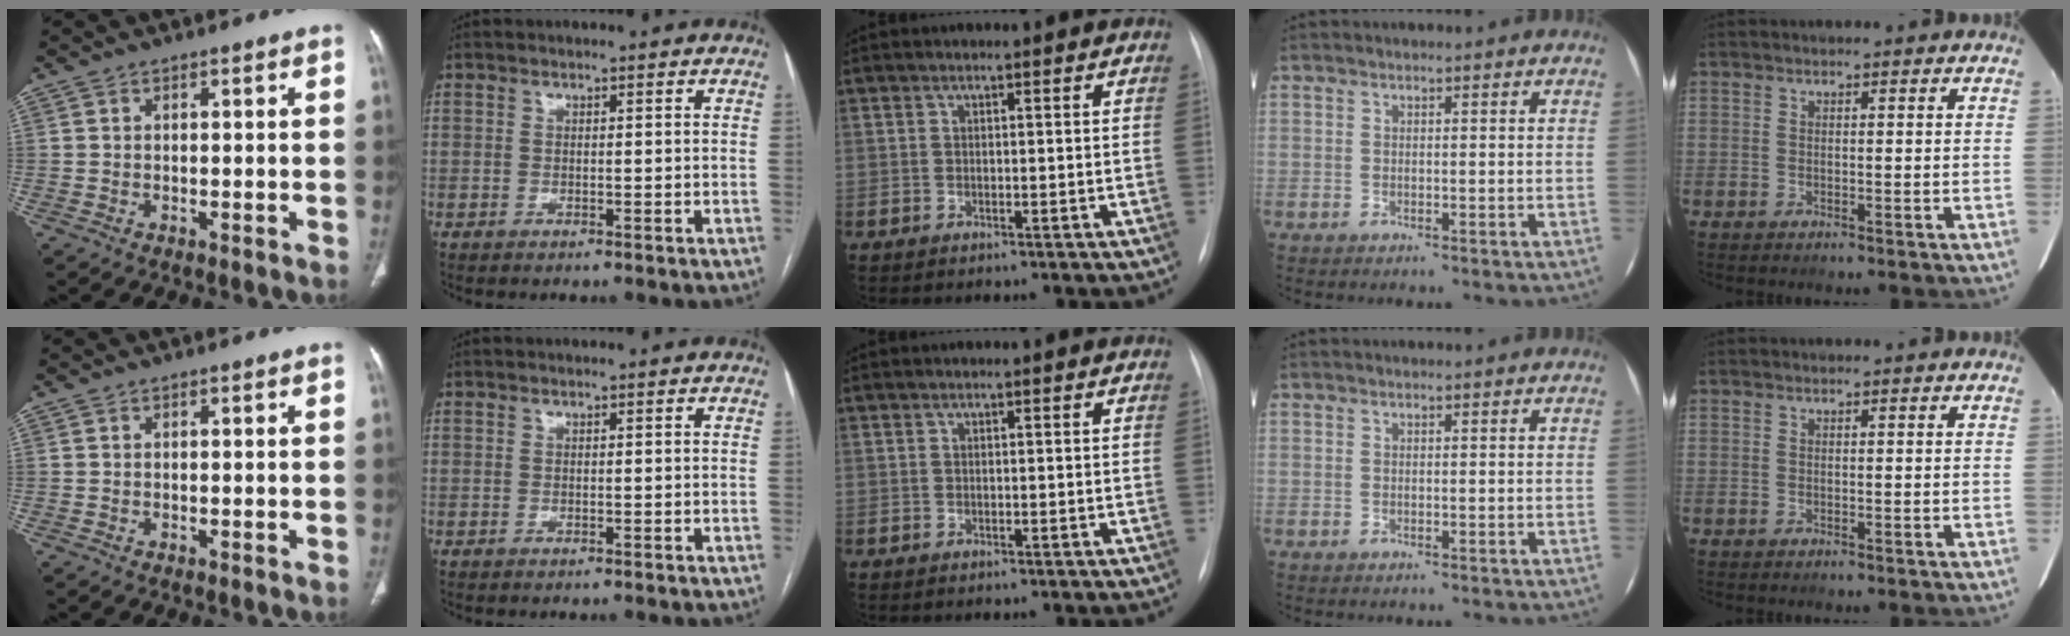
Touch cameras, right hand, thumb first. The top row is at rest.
{}